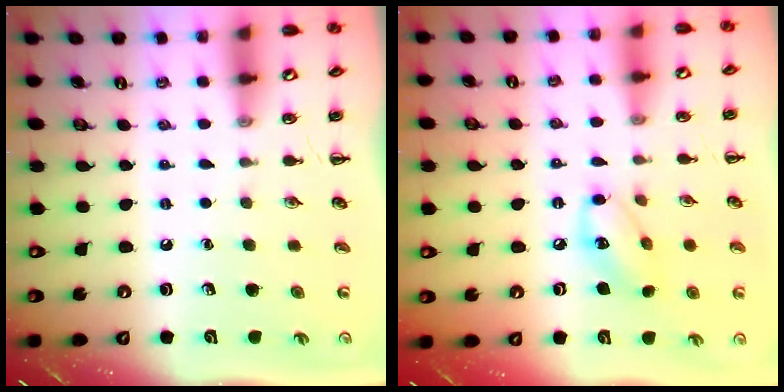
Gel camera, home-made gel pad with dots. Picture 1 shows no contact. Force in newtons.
{"total": 10.0, "press": 9.9, "slide": 1.0}